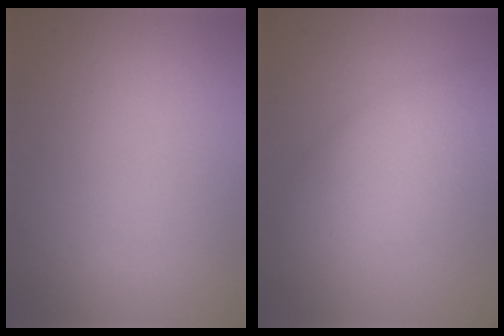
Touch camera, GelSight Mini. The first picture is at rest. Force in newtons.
{"total": 4.8, "press": 4.8, "slide": 0.0}